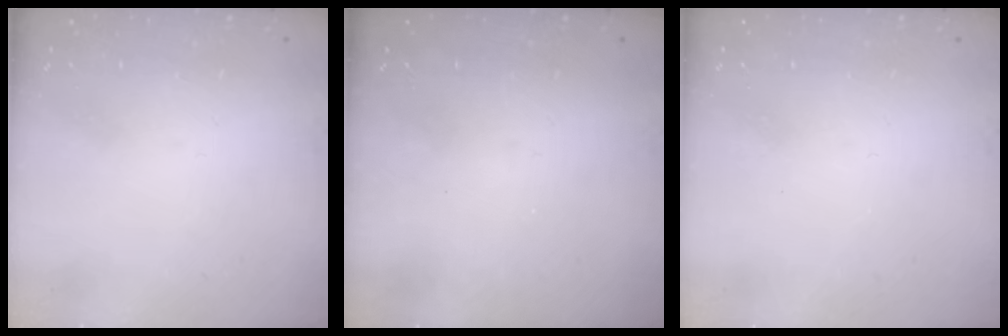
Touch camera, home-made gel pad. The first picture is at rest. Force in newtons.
{"total": 0.0}
{"total": 0.0}